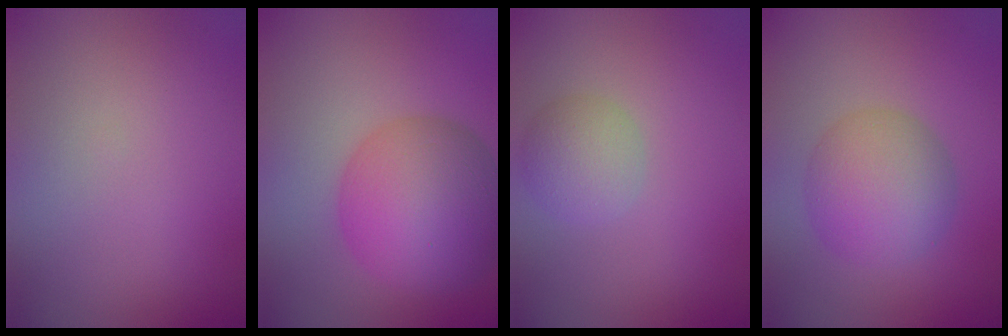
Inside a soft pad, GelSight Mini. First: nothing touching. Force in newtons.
{"total": 9.0, "press": 9.0, "slide": 0.3}
{"total": 2.7, "press": 2.6, "slide": 0.2}
{"total": 5.7, "press": 5.7, "slide": 0.2}